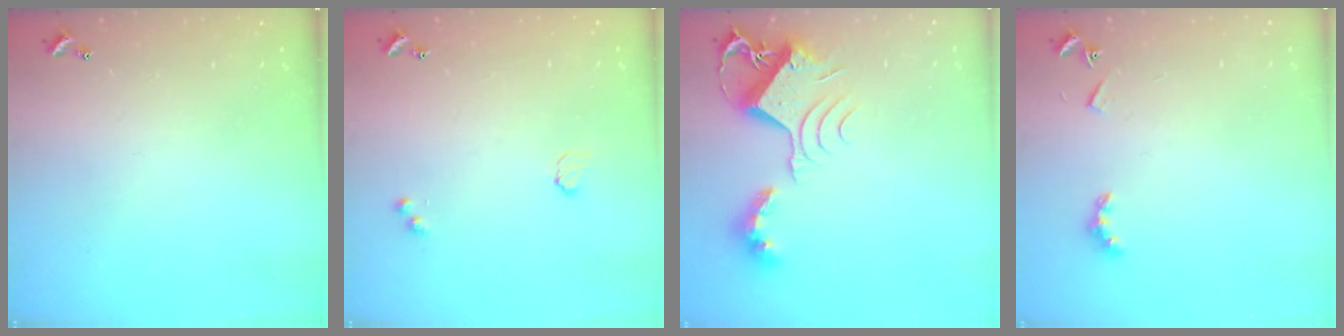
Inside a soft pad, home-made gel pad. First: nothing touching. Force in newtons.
{"total": 2.9, "press": 2.9, "slide": 0.5}
{"total": 11.6, "press": 11.6, "slide": 1.2}
{"total": 4.0, "press": 3.9, "slide": 0.7}